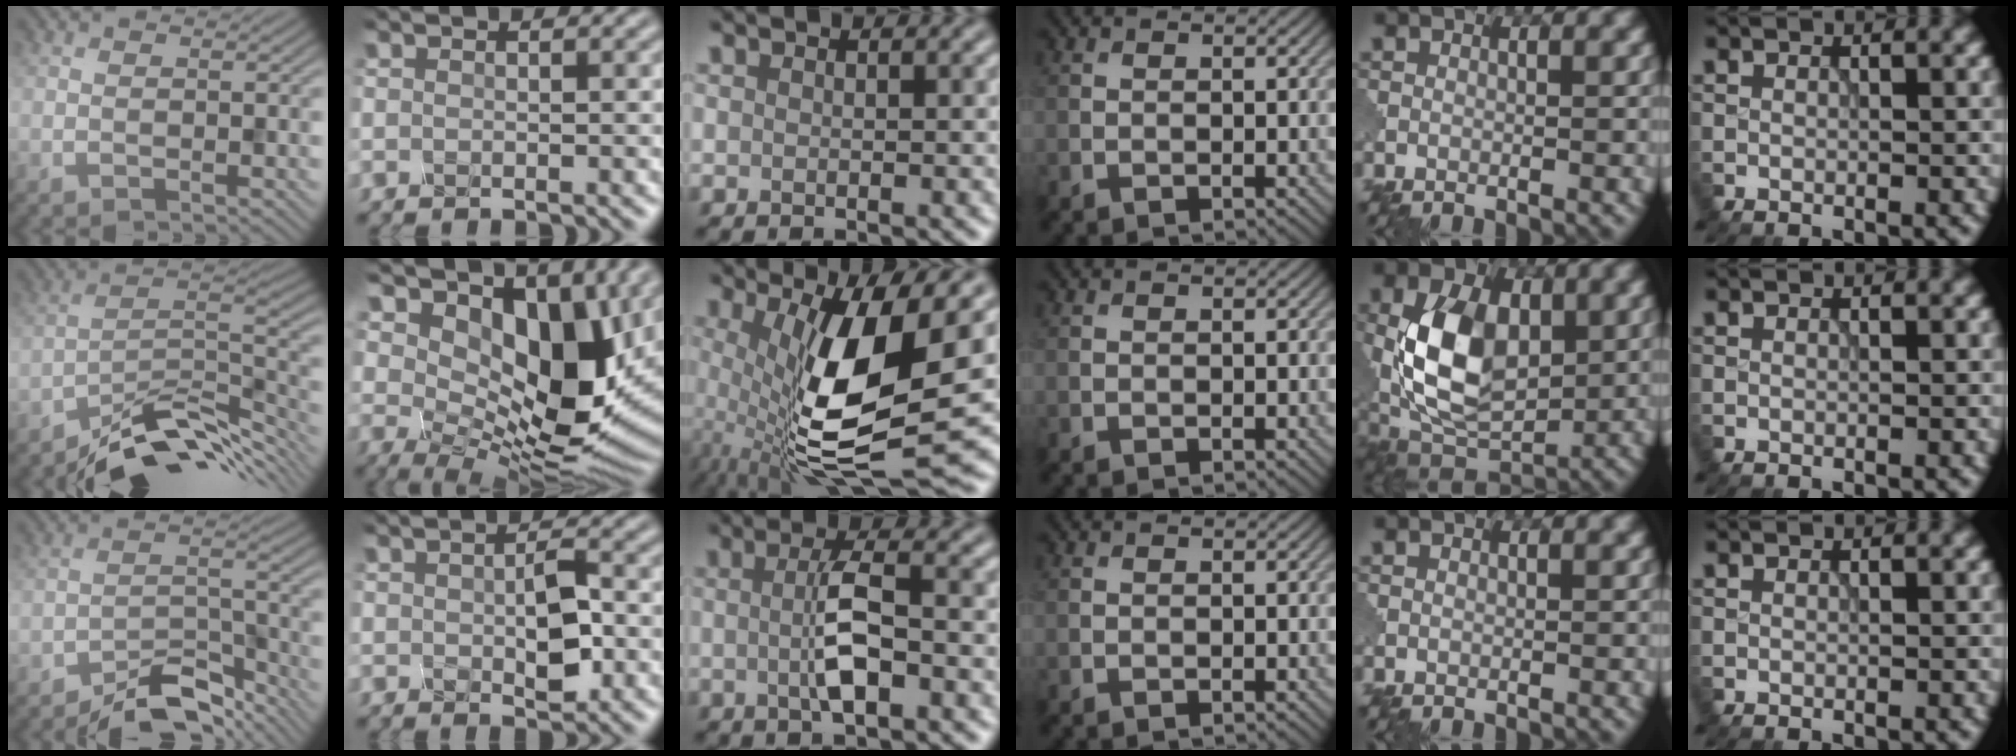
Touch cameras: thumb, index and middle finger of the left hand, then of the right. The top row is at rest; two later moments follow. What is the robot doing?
{"motion": "press", "object": "mechanical pencil"}